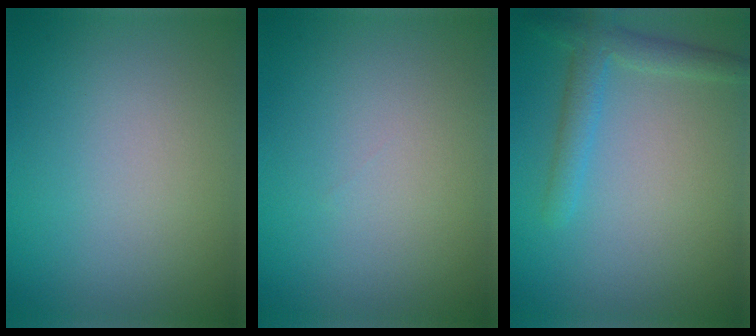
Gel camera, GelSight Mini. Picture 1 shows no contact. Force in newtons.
{"total": 0.0}
{"total": 2.8, "press": 2.8, "slide": 0.2}